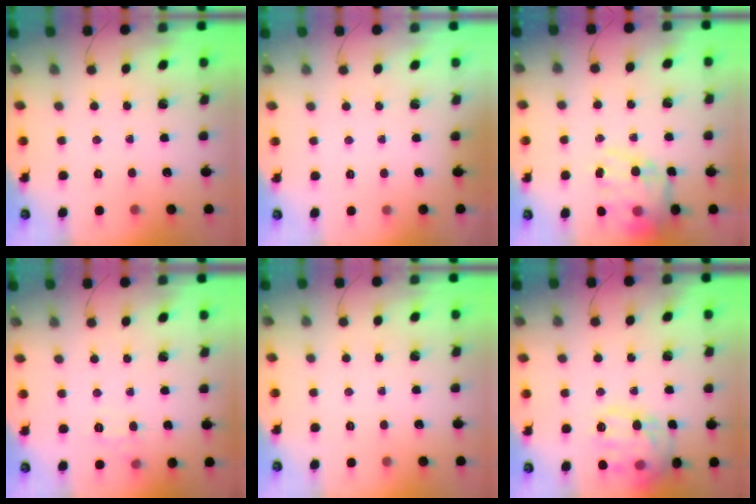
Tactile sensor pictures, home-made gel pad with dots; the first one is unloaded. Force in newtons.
{"total": 1.9, "press": 1.9, "slide": 0.3}
{"total": 15.2, "press": 14.8, "slide": 3.6}
{"total": 6.0, "press": 5.8, "slide": 1.6}
{"total": 0.0}
{"total": 16.7, "press": 16.6, "slide": 1.2}